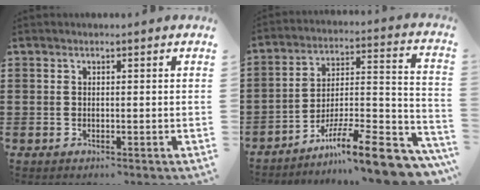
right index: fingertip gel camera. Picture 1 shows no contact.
{"total": 12.4, "force": [-9.4, 1.8, 7.9], "torque": [-0.111, 0.028, -0.170]}